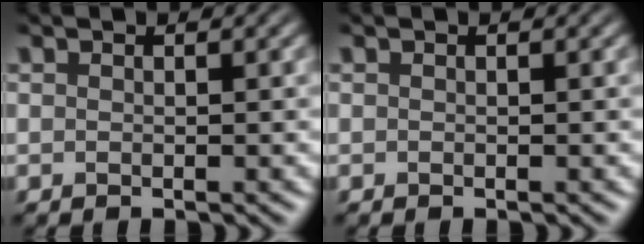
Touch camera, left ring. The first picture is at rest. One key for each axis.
{"total": 0.0}